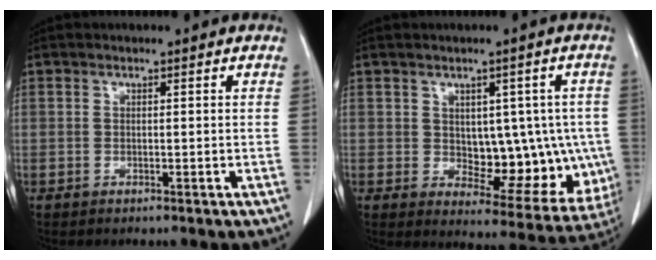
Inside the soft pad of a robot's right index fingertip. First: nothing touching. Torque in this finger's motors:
{"motor_torque": [0.21, 0.19, 0.16, 0.02]}